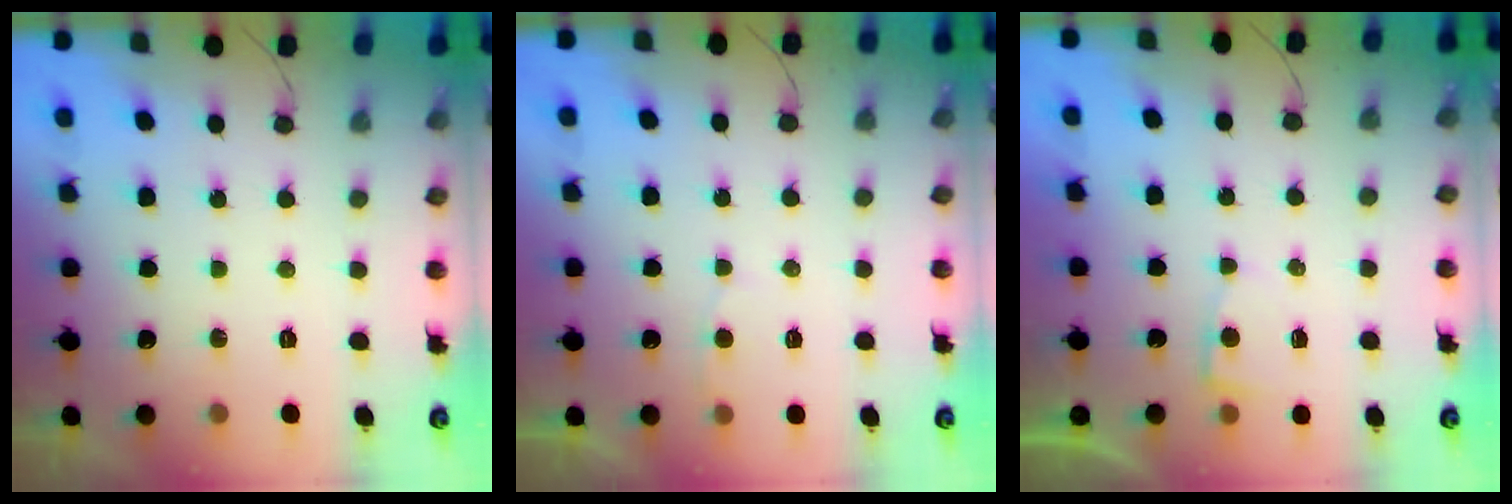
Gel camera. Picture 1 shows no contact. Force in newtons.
{"total": 2.5, "press": 2.5, "slide": 0.3}
{"total": 2.2, "press": 2.2, "slide": 0.3}